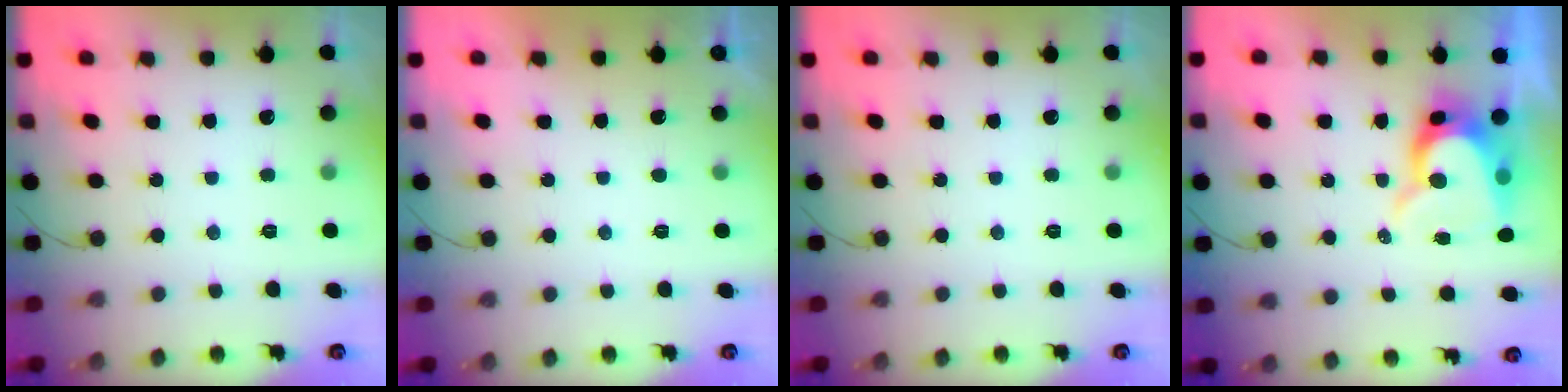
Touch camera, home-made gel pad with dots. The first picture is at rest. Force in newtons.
{"total": 1.2, "press": 1.1, "slide": 0.3}
{"total": 0.0}
{"total": 10.8, "press": 10.7, "slide": 1.1}